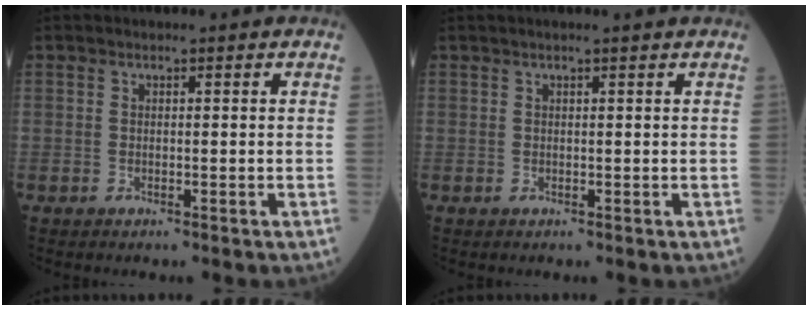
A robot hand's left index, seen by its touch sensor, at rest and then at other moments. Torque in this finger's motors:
{"motor_torque": [0.14, -0.20, 0.04, 0.00]}